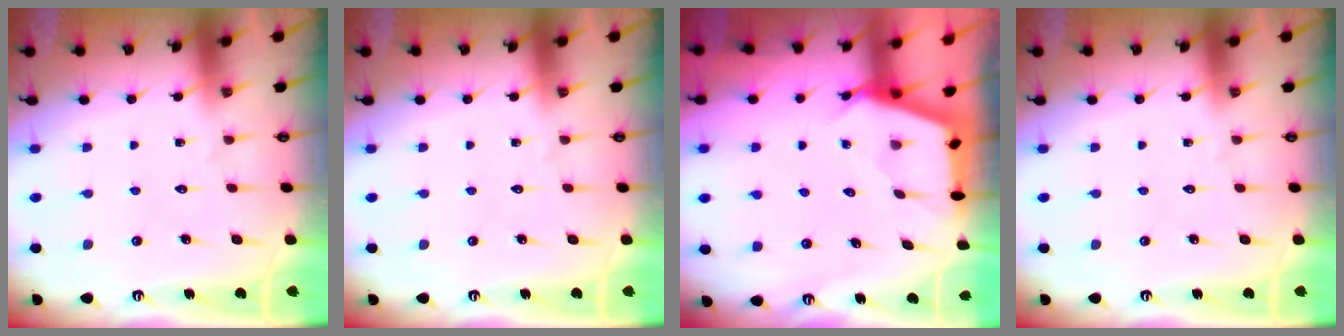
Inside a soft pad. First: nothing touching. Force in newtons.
{"total": 0.0}
{"total": 2.7, "press": 2.7, "slide": 0.4}
{"total": 0.0}